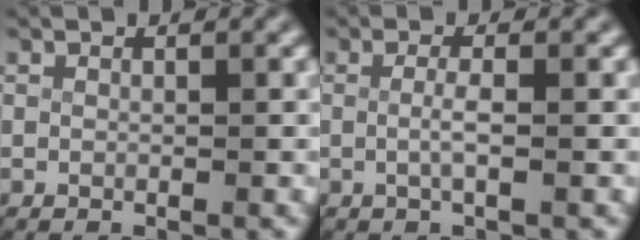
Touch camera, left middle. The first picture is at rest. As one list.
[{"total": 1.7, "force": [-0.4, 0.0, 1.7], "torque": [-0.041, -0.008, -0.005]}]